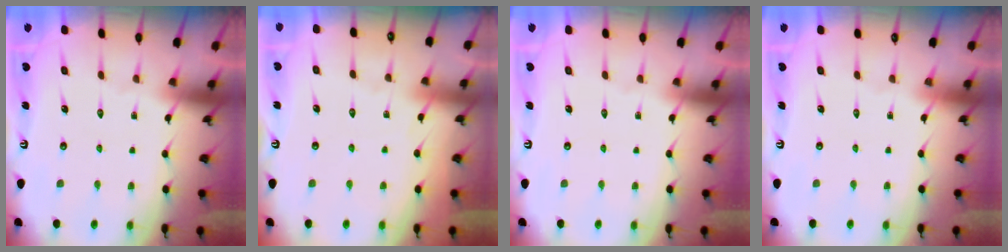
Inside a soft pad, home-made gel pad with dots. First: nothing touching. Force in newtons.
{"total": 3.8, "press": 3.8, "slide": 0.6}
{"total": 0.0}
{"total": 0.0}